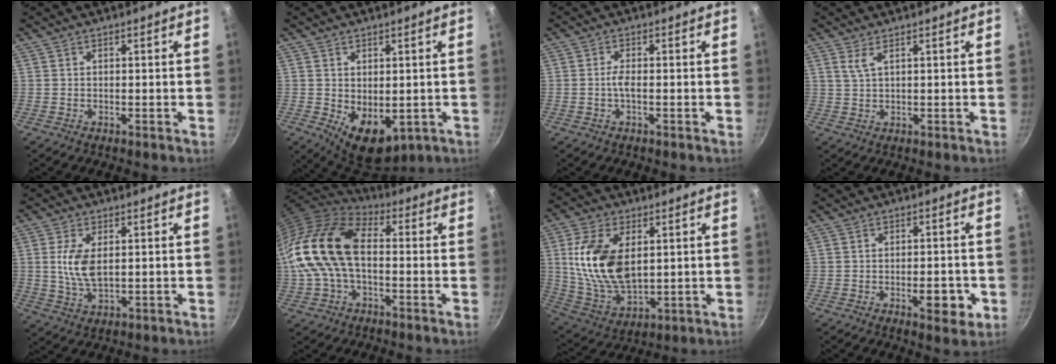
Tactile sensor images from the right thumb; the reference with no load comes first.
{"total": 8.8, "force": [-1.1, 5.7, 6.5], "torque": [-0.075, -0.017, 0.002]}
{"total": 2.2, "force": [-0.5, 0.6, 2.1], "torque": [-0.048, 0.007, -0.012]}
{"total": 2.2, "force": [1.1, 0.6, 1.8], "torque": [-0.039, -0.005, 0.026]}
{"total": 7.3, "force": [1.2, 3.7, 6.2], "torque": [-0.124, -0.007, 0.025]}
{"total": 19.9, "force": [-0.3, 12.0, 15.9], "torque": [-0.320, 0.031, -0.020]}
{"total": 16.7, "force": [3.2, 9.6, 13.2], "torque": [-0.241, -0.020, 0.074]}
{"total": 6.3, "force": [-1.9, 2.7, 5.3], "torque": [-0.052, 0.002, -0.023]}